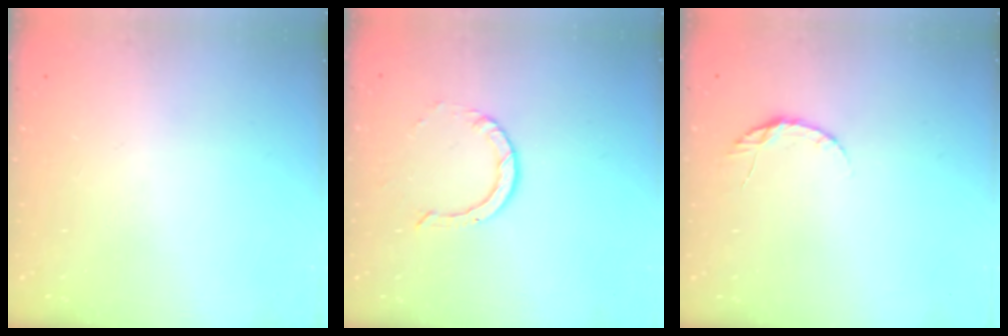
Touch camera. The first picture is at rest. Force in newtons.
{"total": 3.5, "press": 3.5, "slide": 0.4}
{"total": 5.1, "press": 5.0, "slide": 0.7}